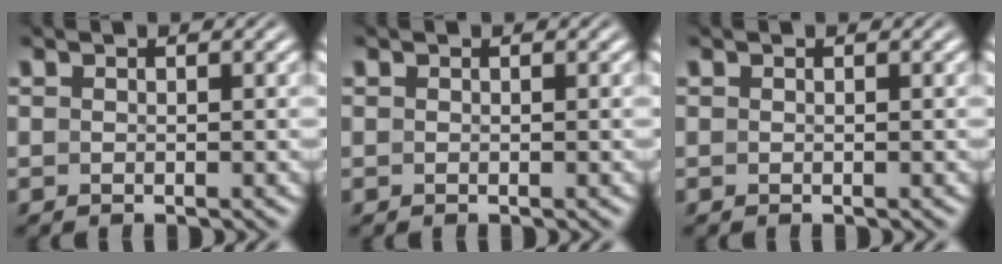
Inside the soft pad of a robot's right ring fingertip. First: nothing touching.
{"total": 0.0}
{"total": 0.0}